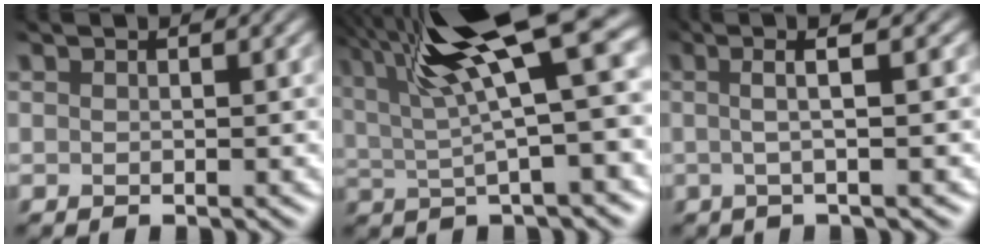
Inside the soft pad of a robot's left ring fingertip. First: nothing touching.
{"total": 12.3, "force": [4.4, 3.5, 10.9], "torque": [-0.188, 0.017, 0.065]}
{"total": 3.5, "force": [0.3, 0.5, 3.4], "torque": [-0.046, 0.005, -0.008]}